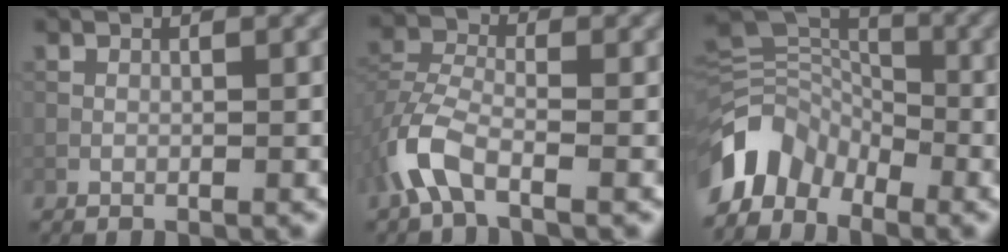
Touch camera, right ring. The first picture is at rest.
{"total": 4.9, "force": [-2.7, 2.3, 3.4], "torque": [-0.079, 0.001, -0.067]}
{"total": 7.0, "force": [-4.5, 4.3, 3.1], "torque": [-0.056, -0.004, -0.098]}